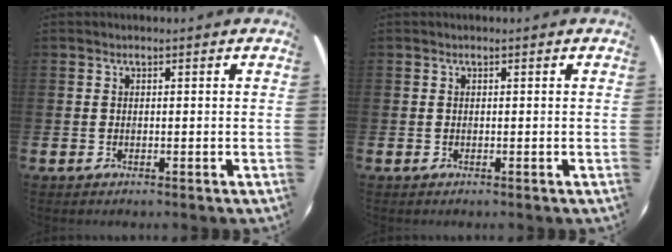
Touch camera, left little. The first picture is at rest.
{"total": 0.0}